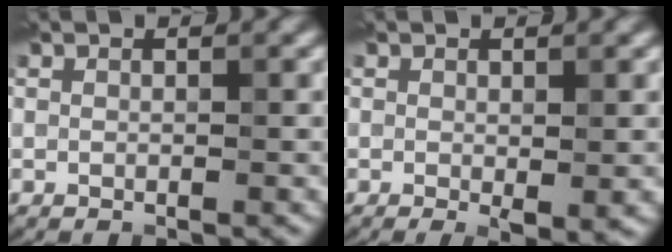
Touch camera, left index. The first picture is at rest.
{"total": 1.8, "force": [-0.2, 0.4, 1.7], "torque": [-0.025, -0.011, 0.002]}